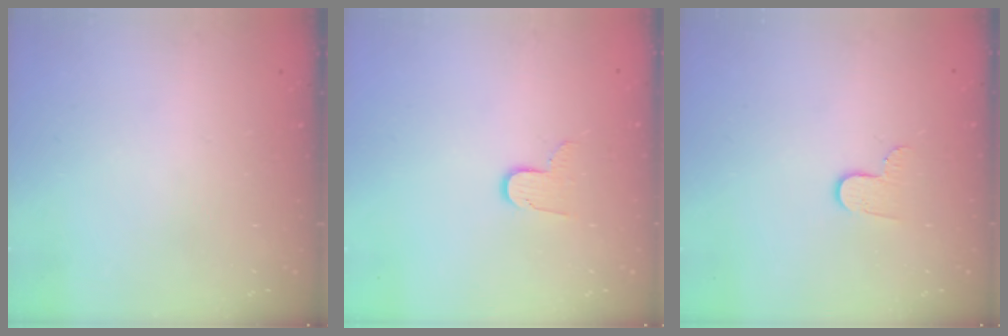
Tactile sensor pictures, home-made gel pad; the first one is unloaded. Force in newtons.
{"total": 7.2, "press": 7.2, "slide": 0.6}
{"total": 4.6, "press": 4.6, "slide": 0.5}